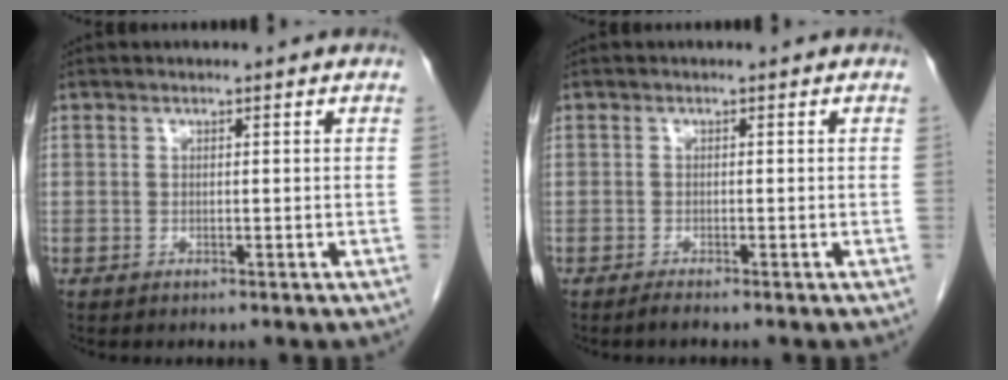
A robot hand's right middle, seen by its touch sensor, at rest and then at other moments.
{"total": 1.0, "force": [-0.8, -0.1, 0.5], "torque": [-0.014, -0.002, -0.015]}